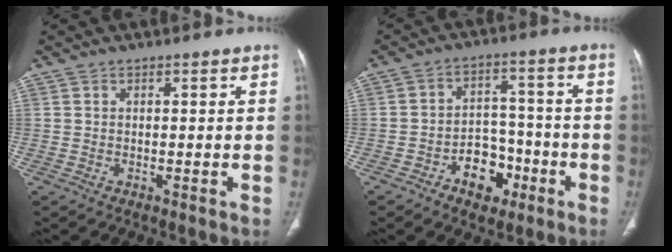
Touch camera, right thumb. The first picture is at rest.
{"total": 8.6, "force": [-4.4, 6.0, 4.3], "torque": [-0.024, 0.047, -0.068]}